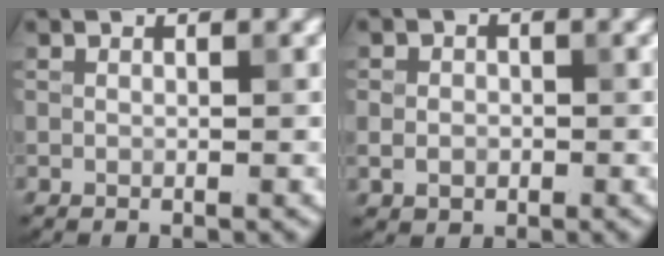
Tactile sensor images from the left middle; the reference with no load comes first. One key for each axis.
{"total": 2.0, "fx": -0.4, "fy": 1.7, "fz": 0.9, "tx": -0.013, "ty": -0.003, "tz": -0.011}